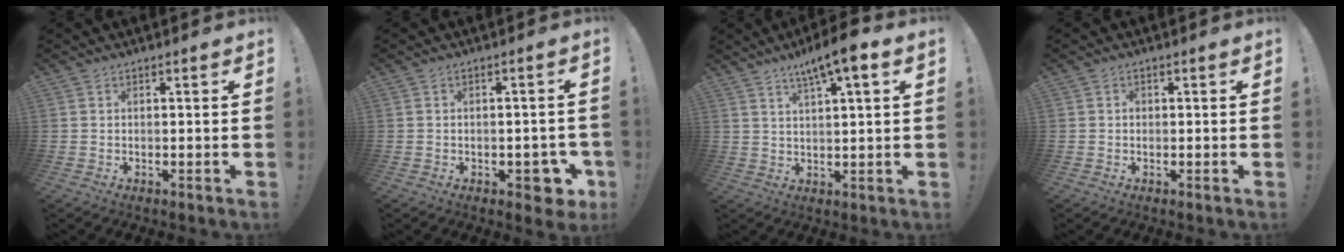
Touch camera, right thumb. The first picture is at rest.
{"total": 6.6, "force": [-2.9, 3.8, 4.6], "torque": [-0.045, 0.014, -0.041]}
{"total": 8.7, "force": [5.1, 1.2, 7.0], "torque": [-0.113, -0.024, 0.083]}
{"total": 0.8, "force": [-0.1, 0.7, 0.2], "torque": [-0.001, 0.003, -0.004]}